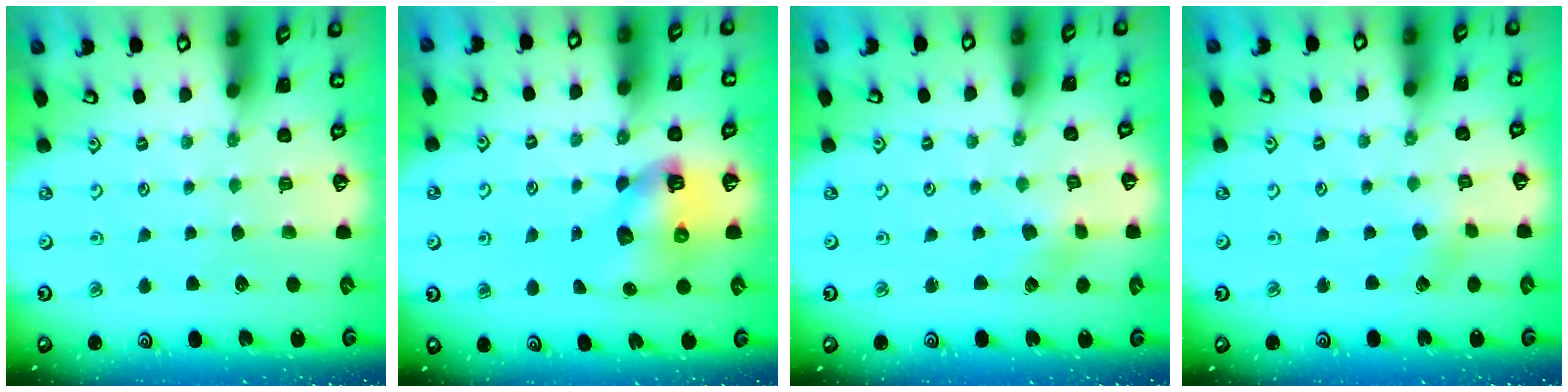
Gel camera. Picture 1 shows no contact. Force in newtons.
{"total": 8.9, "press": 8.9, "slide": 1.1}
{"total": 2.3, "press": 2.3, "slide": 0.5}
{"total": 2.3, "press": 2.1, "slide": 0.7}